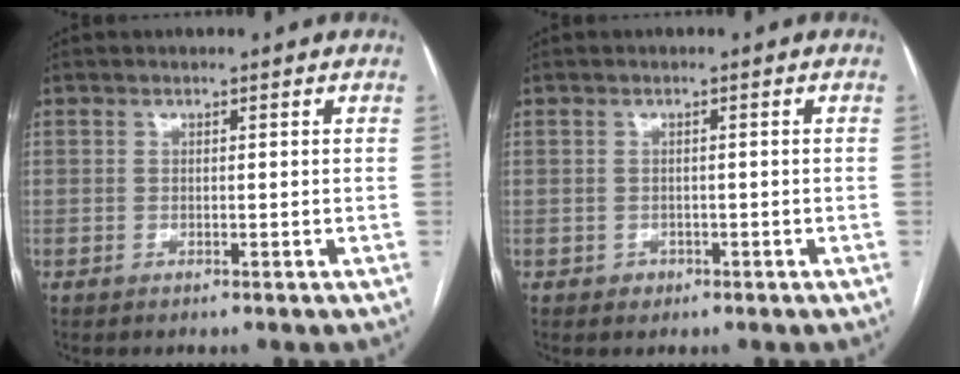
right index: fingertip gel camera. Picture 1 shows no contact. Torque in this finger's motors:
{"motor_torque": [-0.07, 0.02, -0.07, -0.06]}